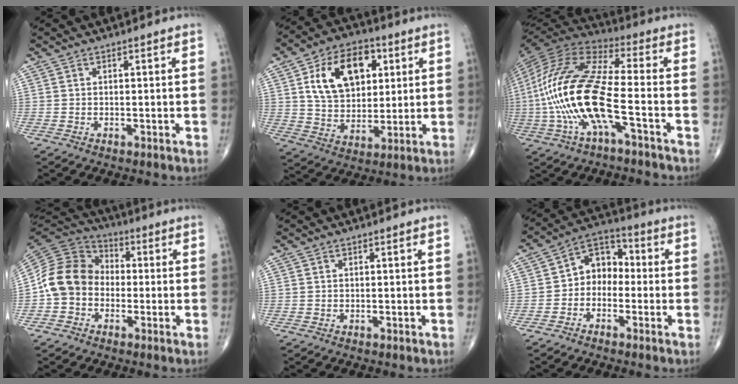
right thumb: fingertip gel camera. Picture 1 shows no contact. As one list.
[{"total": 16.6, "force": [5.2, 11.0, 11.3], "torque": [-0.156, -0.007, 0.093]}, {"total": 21.7, "force": [-4.9, 6.8, 20.0], "torque": [-0.444, 0.031, -0.089]}, {"total": 12.1, "force": [-1.8, 10.1, 6.4], "torque": [-0.109, 0.038, -0.047]}, {"total": 0.0}, {"total": 7.9, "force": [-1.2, 6.2, 4.8], "torque": [-0.044, 0.037, -0.043]}]